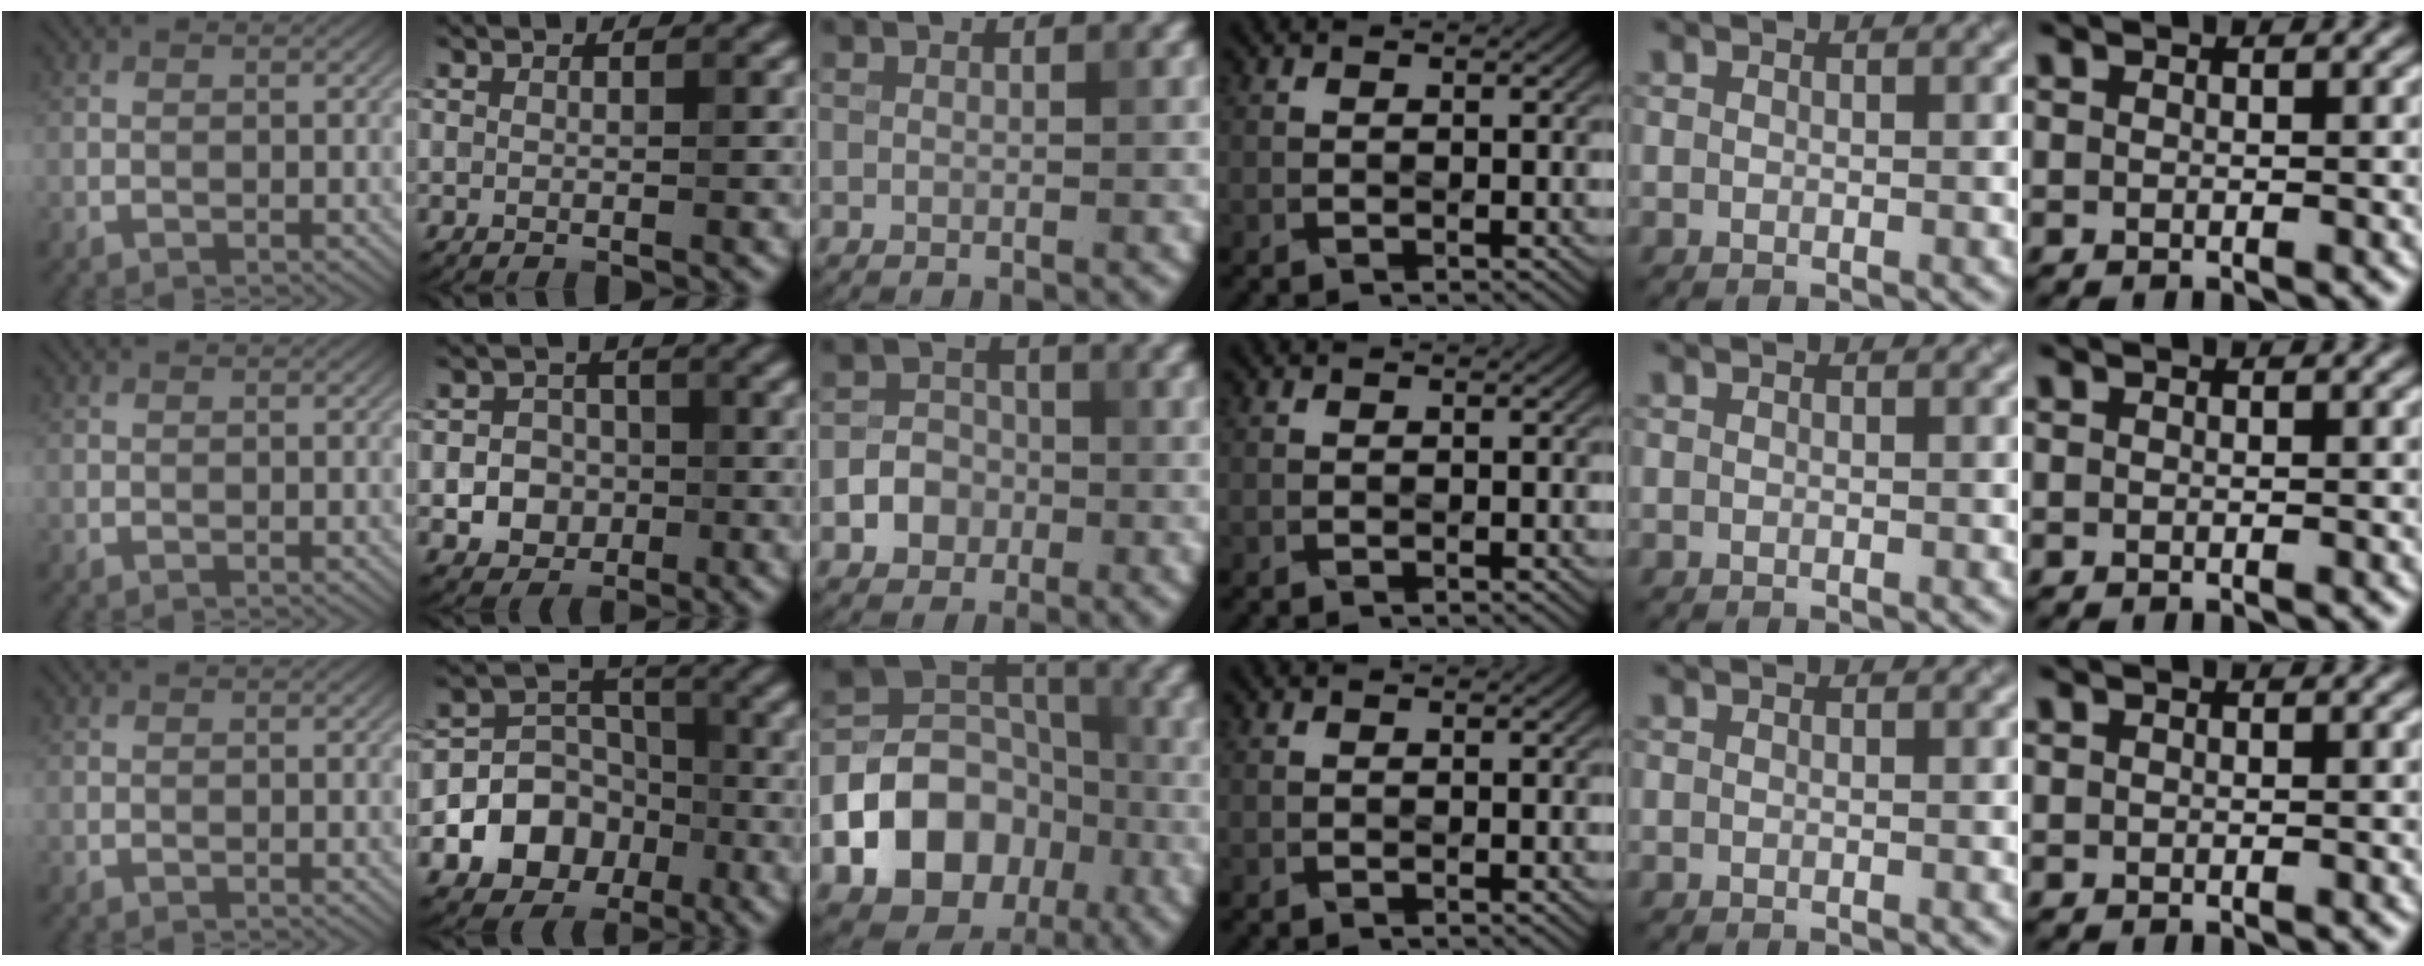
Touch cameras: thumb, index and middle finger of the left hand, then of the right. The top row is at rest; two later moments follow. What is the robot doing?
{"motion": "fold", "object": "origami paper"}